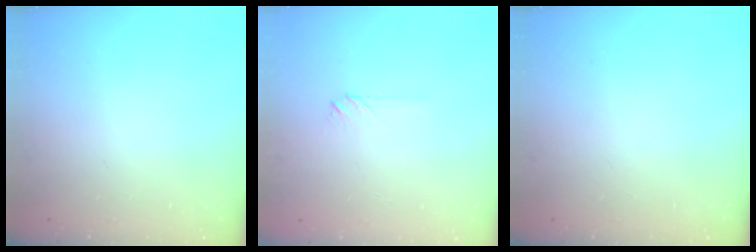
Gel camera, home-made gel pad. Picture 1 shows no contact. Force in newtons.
{"total": 2.0, "press": 2.0, "slide": 0.3}
{"total": 0.0}